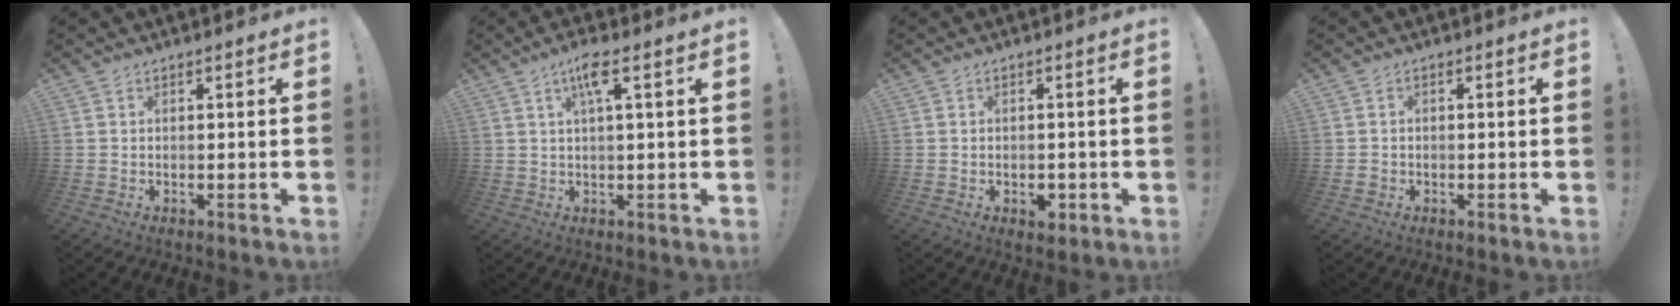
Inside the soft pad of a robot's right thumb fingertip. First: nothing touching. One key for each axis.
{"total": 6.4, "fx": 2.5, "fy": 0.7, "fz": 5.8, "tx": -0.103, "ty": 0.000, "tz": 0.036}
{"total": 3.3, "fx": -1.1, "fy": 2.4, "fz": 2.0, "tx": -0.009, "ty": 0.003, "tz": -0.019}
{"total": 1.6, "fx": -0.8, "fy": 1.3, "fz": 0.6, "tx": -0.008, "ty": 0.005, "tz": -0.015}